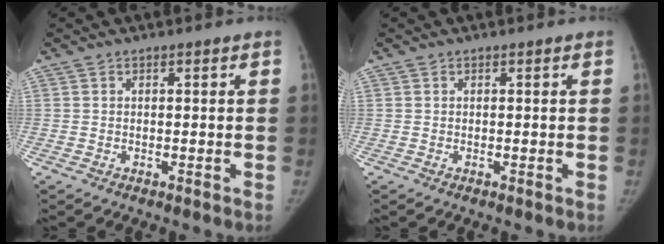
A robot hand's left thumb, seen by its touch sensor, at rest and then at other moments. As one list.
[{"total": 0.0}]